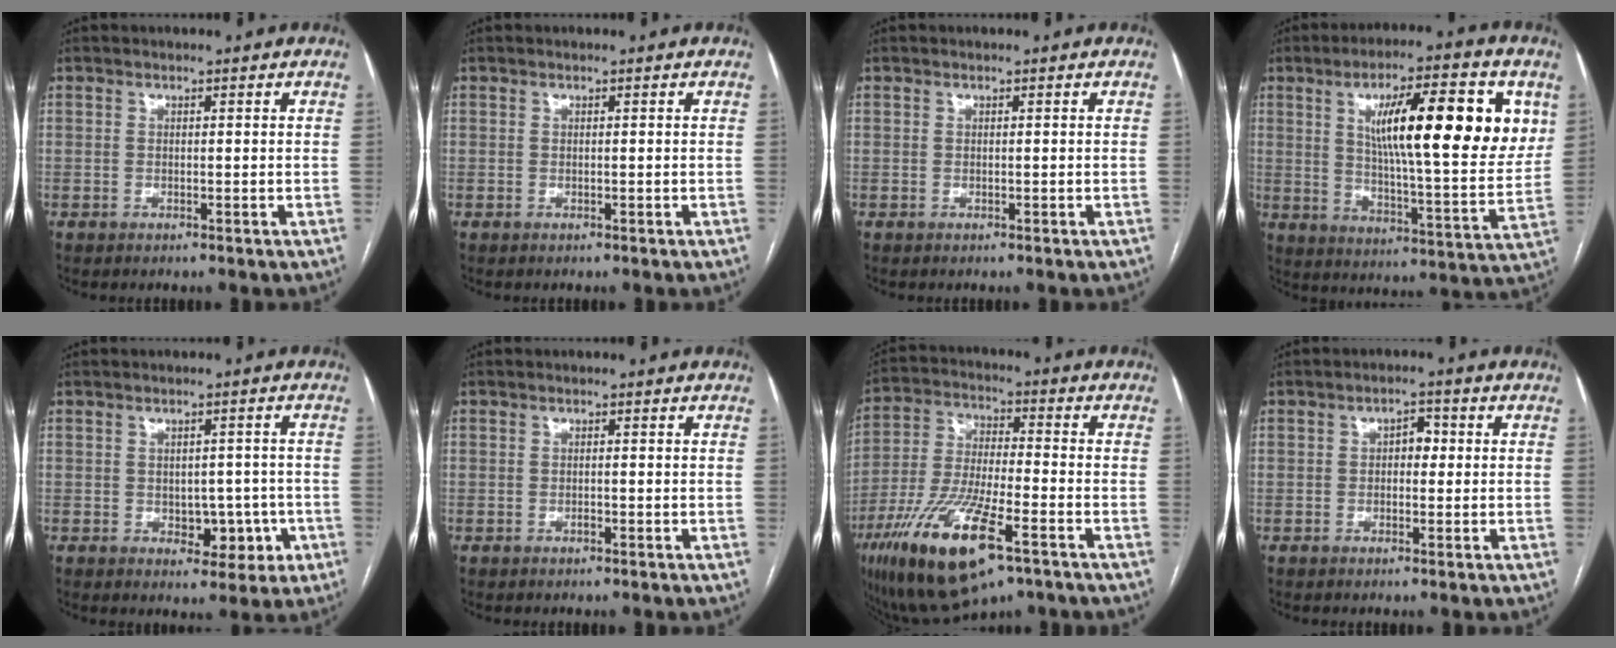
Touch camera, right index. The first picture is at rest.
{"total": 0.0}
{"total": 0.0}
{"total": 20.0, "force": [6.6, 3.9, 18.4], "torque": [-0.268, 0.008, 0.099]}
{"total": 5.5, "force": [-1.4, 3.8, 3.7], "torque": [-0.030, 0.014, -0.007]}
{"total": 0.6, "force": [-0.3, 0.2, 0.4], "torque": [-0.007, 0.001, -0.005]}
{"total": 17.4, "force": [-9.1, 4.3, 14.1], "torque": [-0.297, -0.027, -0.158]}
{"total": 2.6, "force": [0.2, 1.6, 2.1], "torque": [-0.027, 0.015, 0.000]}